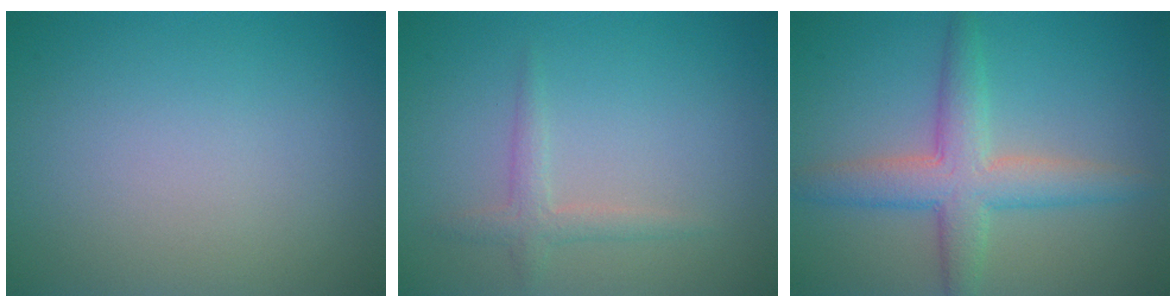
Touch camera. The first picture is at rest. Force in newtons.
{"total": 1.7, "press": 1.7, "slide": 0.1}
{"total": 4.9, "press": 4.9, "slide": 0.1}